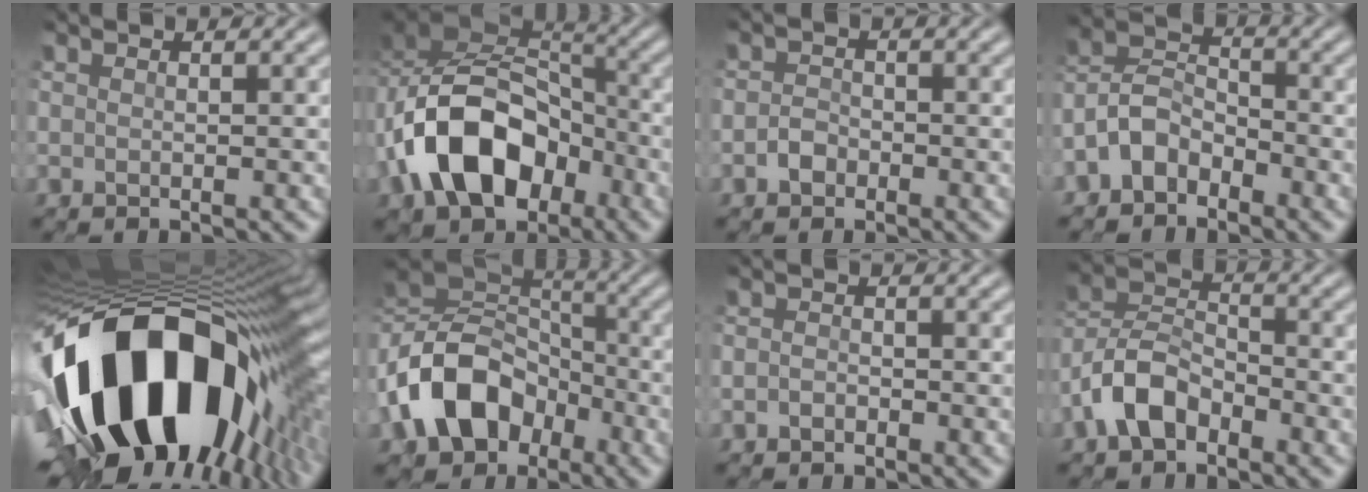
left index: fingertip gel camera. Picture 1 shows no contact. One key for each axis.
{"total": 12.0, "fx": -4.6, "fy": 7.7, "fz": 7.9, "tx": -0.155, "ty": 0.009, "tz": -0.084}
{"total": 1.2, "fx": -0.8, "fy": 0.7, "fz": 0.5, "tx": -0.010, "ty": 0.007, "tz": -0.018}
{"total": 4.3, "fx": -2.8, "fy": 2.6, "fz": 1.9, "tx": -0.040, "ty": 0.011, "tz": -0.066}
{"total": 19.8, "fx": -5.0, "fy": 11.2, "fz": 15.6, "tx": -0.282, "ty": -0.055, "tz": -0.054}
{"total": 12.6, "fx": -4.8, "fy": 9.0, "fz": 7.3, "tx": -0.164, "ty": -0.007, "tz": -0.093}
{"total": 0.9, "fx": -0.8, "fy": 0.4, "fz": 0.3, "tx": -0.005, "ty": 0.005, "tz": -0.017}
{"total": 5.4, "fx": -3.3, "fy": 2.9, "fz": 3.1, "tx": -0.066, "ty": 0.011, "tz": -0.071}